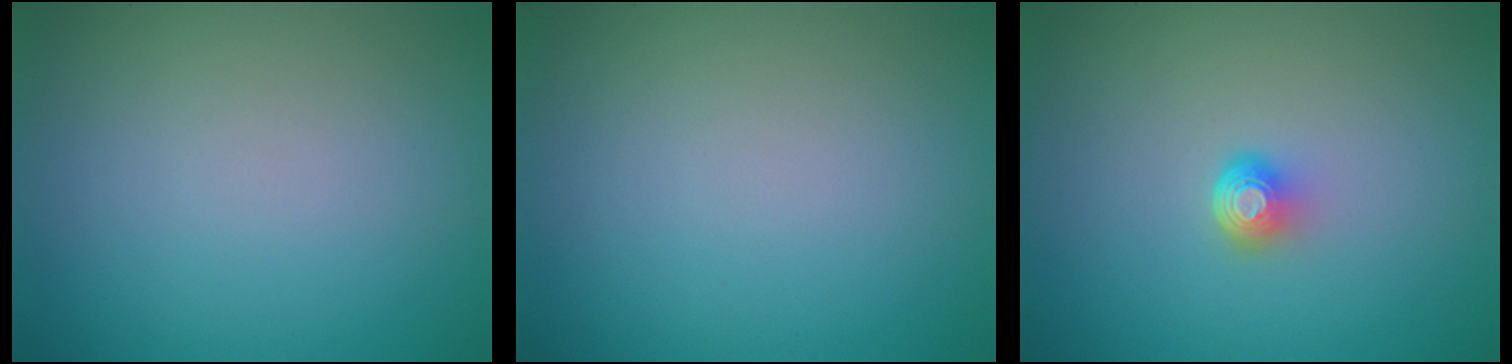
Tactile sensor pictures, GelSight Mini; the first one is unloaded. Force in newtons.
{"total": 0.0}
{"total": 2.0, "press": 1.3, "slide": 1.6}